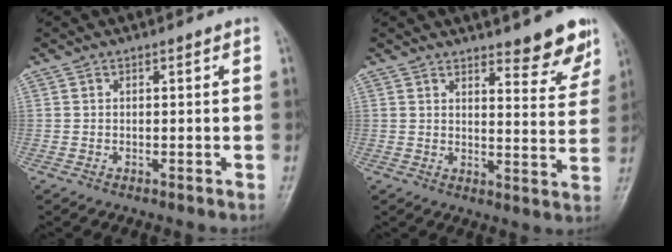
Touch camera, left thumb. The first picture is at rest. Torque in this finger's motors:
{"motor_torque": [0.34, 0.22, 0.03, -0.18, 0.09]}